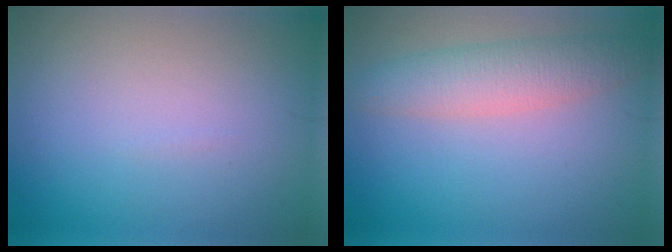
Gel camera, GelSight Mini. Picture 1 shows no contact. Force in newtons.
{"total": 4.0, "press": 4.0, "slide": 0.1}